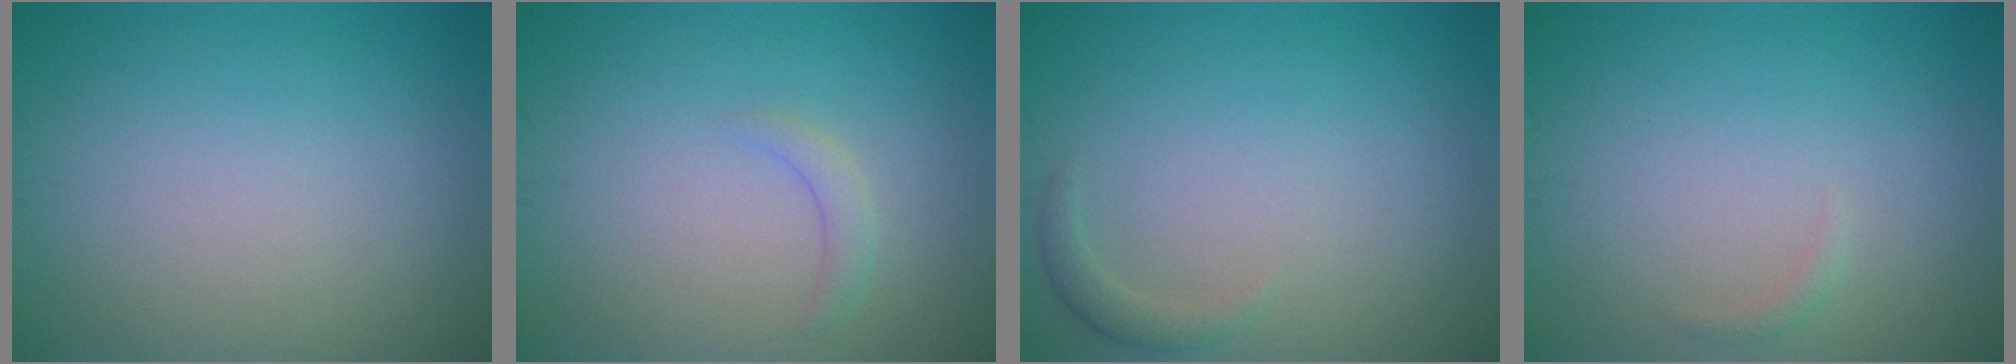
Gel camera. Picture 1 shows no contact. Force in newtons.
{"total": 1.2, "press": 1.2, "slide": 0.2}
{"total": 1.2, "press": 1.2, "slide": 0.2}
{"total": 0.6, "press": 0.6, "slide": 0.1}